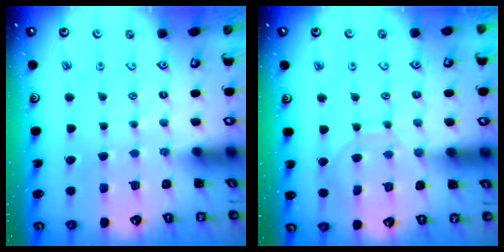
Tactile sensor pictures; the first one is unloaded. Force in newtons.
{"total": 7.5, "press": 7.4, "slide": 0.6}